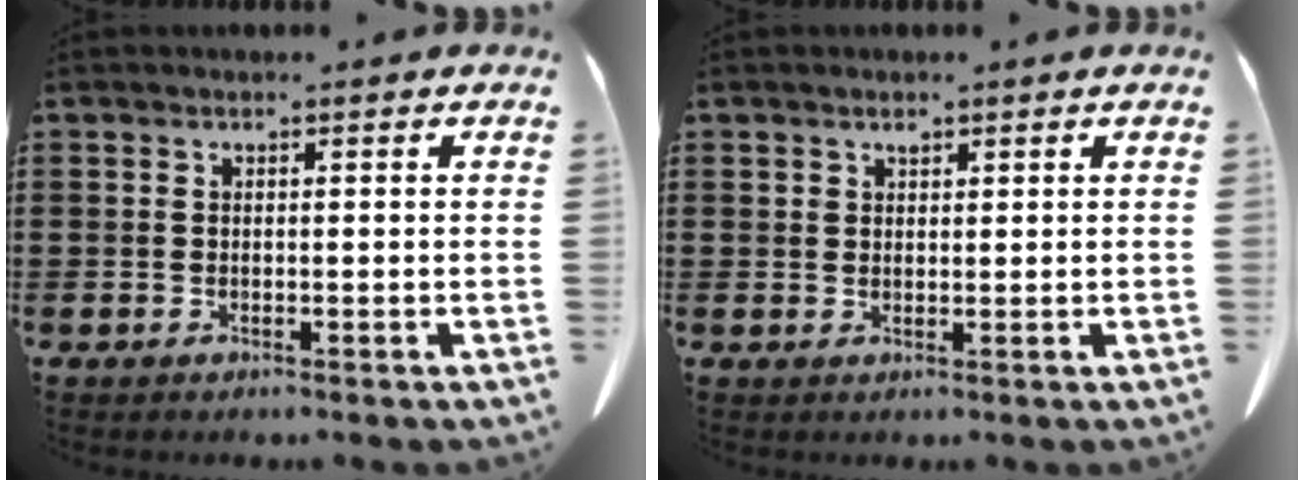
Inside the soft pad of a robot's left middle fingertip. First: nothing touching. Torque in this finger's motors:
{"motor_torque": [-0.05, -0.05, 0.04, 0.01]}